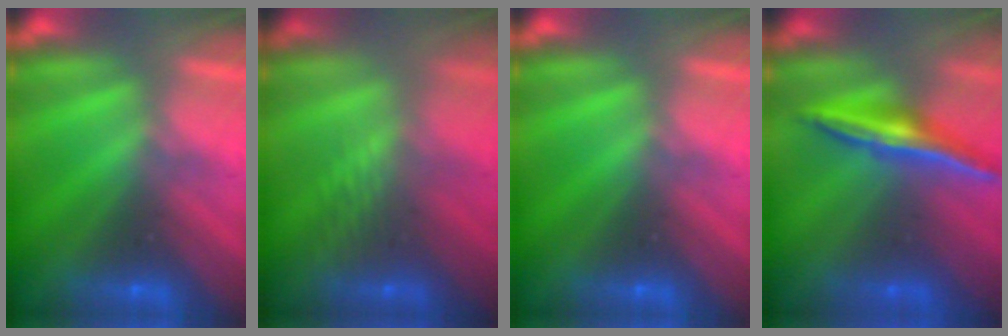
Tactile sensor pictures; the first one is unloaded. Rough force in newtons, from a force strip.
{"total": 2.4}
{"total": 0.0}
{"total": 1.5}